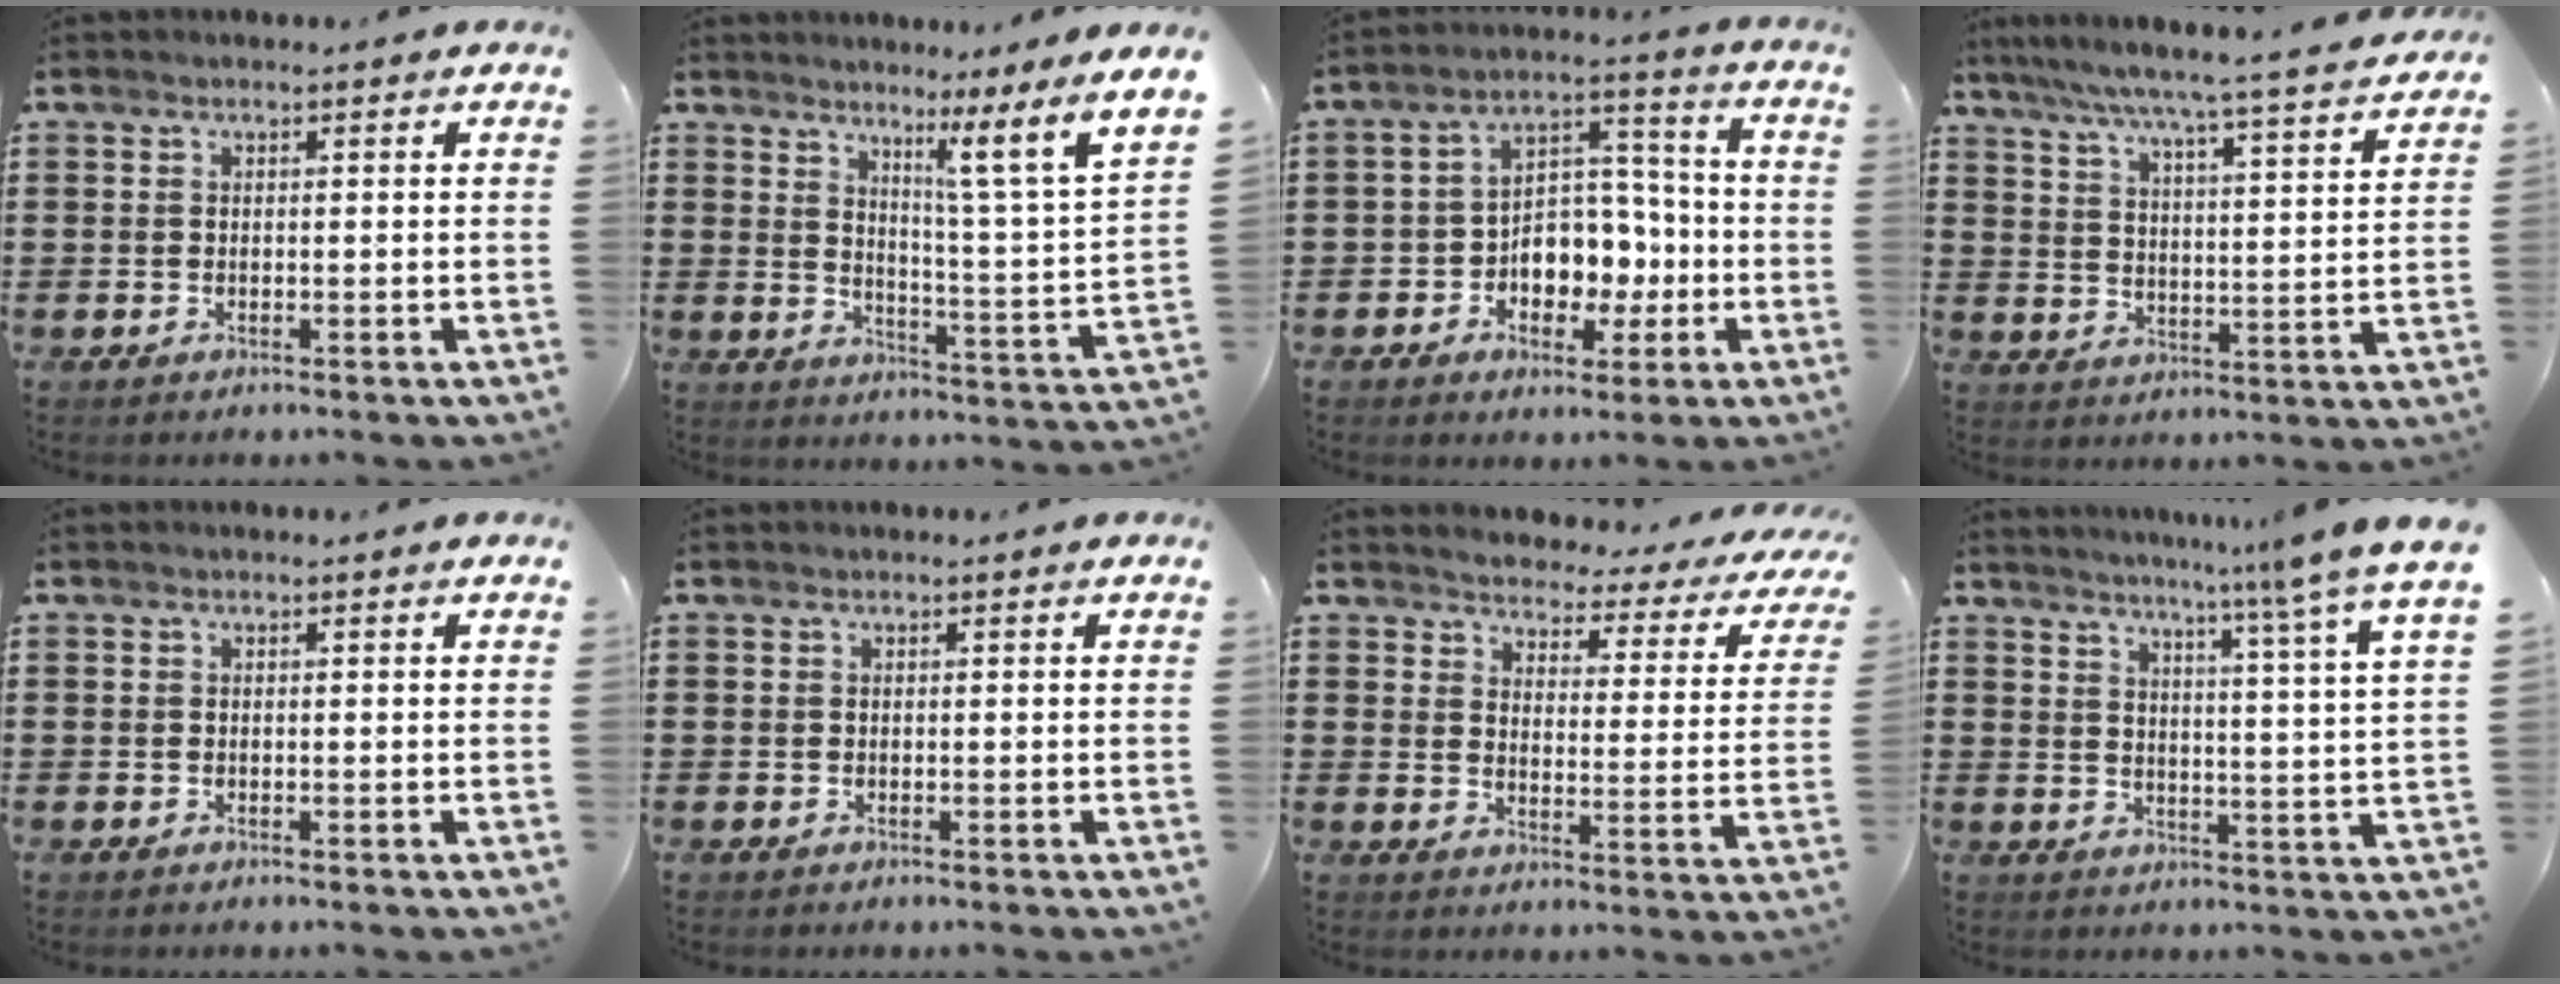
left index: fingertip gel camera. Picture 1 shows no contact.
{"total": 7.1, "force": [5.3, -2.1, 4.3], "torque": [-0.070, -0.063, 0.071]}
{"total": 6.8, "force": [-1.4, 5.9, 3.2], "torque": [-0.055, 0.010, -0.025]}
{"total": 5.7, "force": [5.1, -1.1, 2.2], "torque": [-0.066, -0.046, 0.078]}
{"total": 0.0}
{"total": 0.0}
{"total": 2.8, "force": [2.7, 0.6, -0.2], "torque": [-0.020, -0.024, 0.040]}
{"total": 6.7, "force": [5.7, -1.9, 2.8], "torque": [-0.069, -0.048, 0.090]}